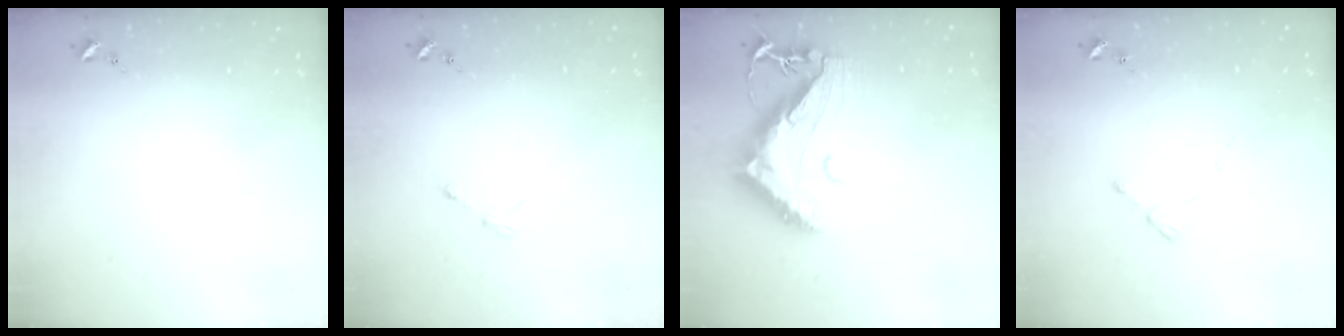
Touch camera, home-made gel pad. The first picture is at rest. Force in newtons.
{"total": 3.0, "press": 2.9, "slide": 0.5}
{"total": 14.4, "press": 14.3, "slide": 1.4}
{"total": 2.6, "press": 2.6, "slide": 0.2}